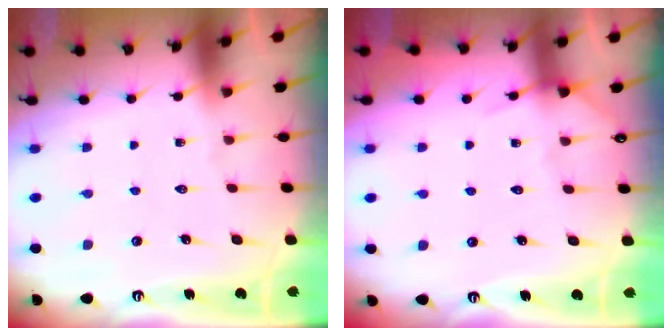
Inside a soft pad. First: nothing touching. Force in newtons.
{"total": 4.6, "press": 4.6, "slide": 0.5}